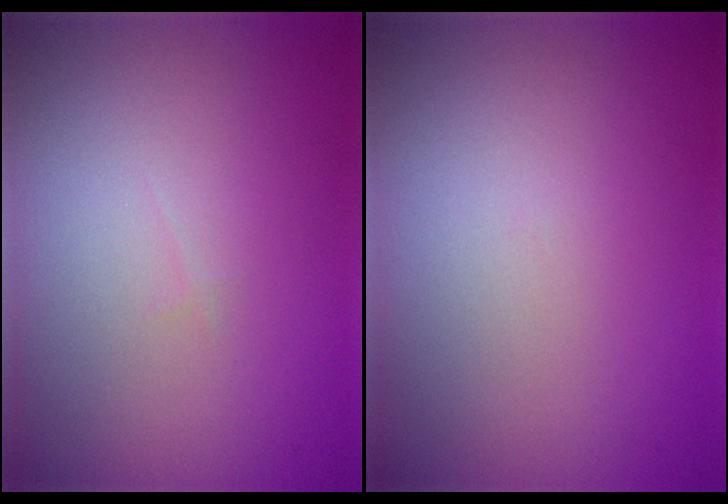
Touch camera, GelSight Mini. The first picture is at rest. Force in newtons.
{"total": 0.0}